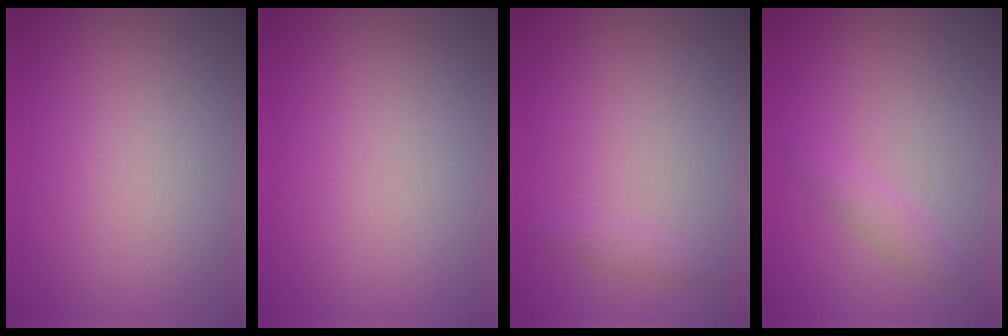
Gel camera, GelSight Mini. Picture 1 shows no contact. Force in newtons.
{"total": 0.0}
{"total": 0.8, "press": 0.8, "slide": 0.1}
{"total": 1.2, "press": 1.2, "slide": 0.1}